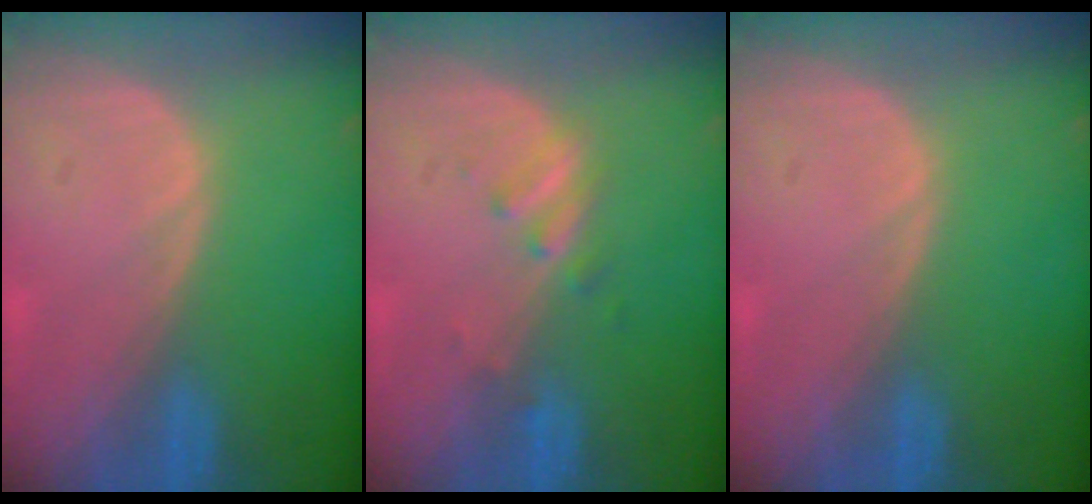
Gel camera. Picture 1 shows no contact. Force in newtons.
{"total": 2.3, "press": 2.3, "slide": 0.3}
{"total": 0.0}